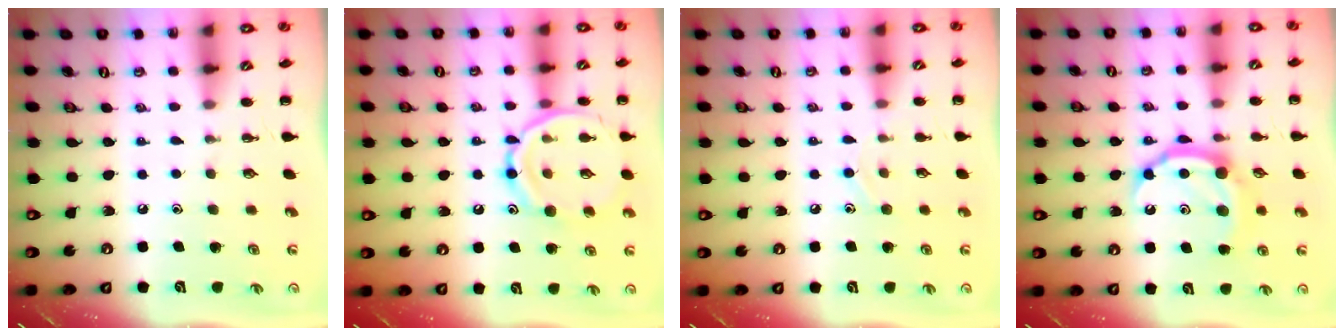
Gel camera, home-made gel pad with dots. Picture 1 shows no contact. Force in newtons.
{"total": 16.0, "press": 15.9, "slide": 1.3}
{"total": 8.3, "press": 7.9, "slide": 2.7}
{"total": 11.1, "press": 11.1, "slide": 0.6}